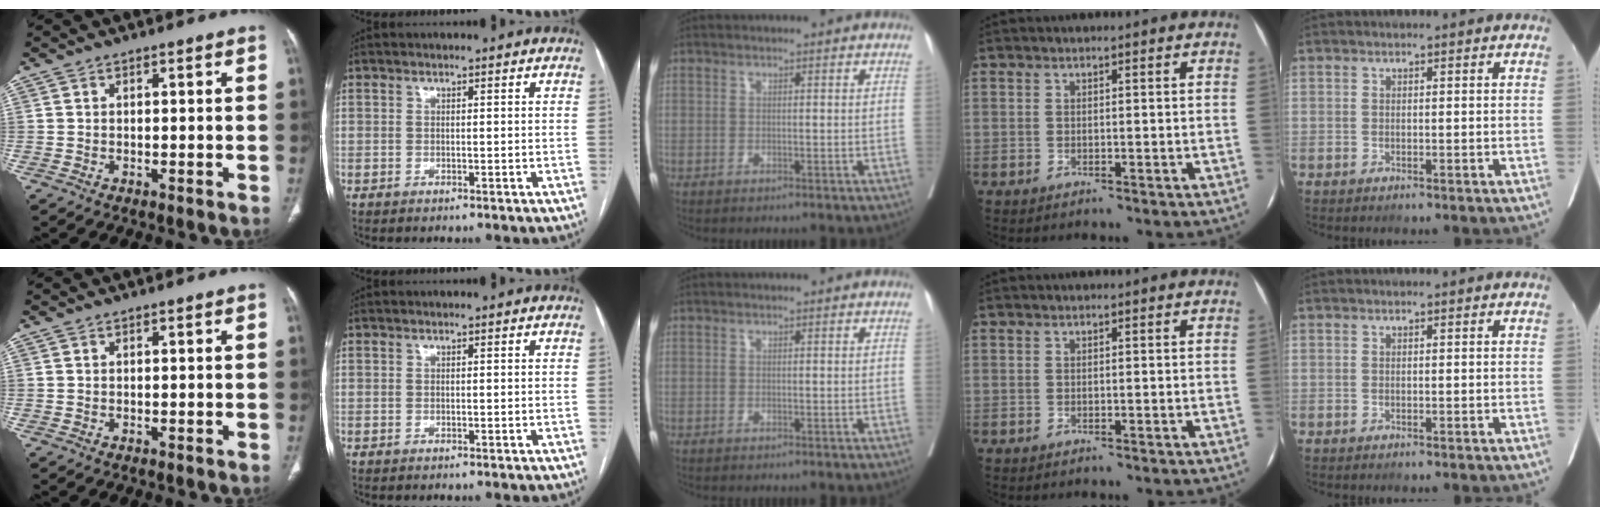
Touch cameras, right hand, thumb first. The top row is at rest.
{}